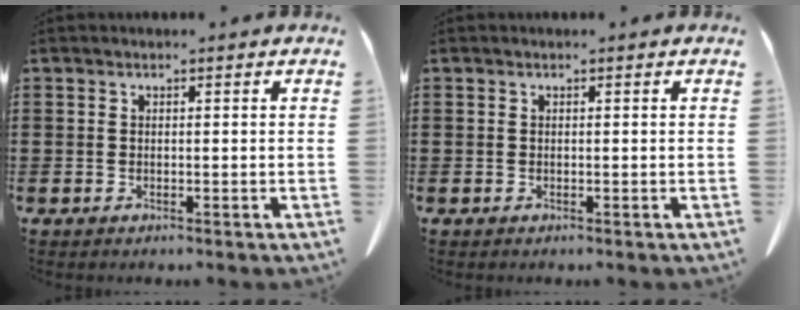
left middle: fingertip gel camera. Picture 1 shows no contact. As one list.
[{"total": 0.0}]